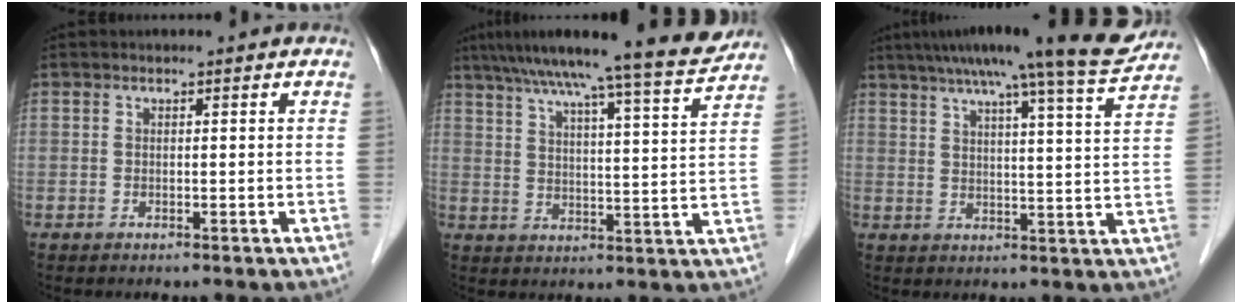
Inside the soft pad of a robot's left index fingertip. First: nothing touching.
{"total": 17.8, "force": [15.3, -0.5, 8.9], "torque": [-0.136, -0.004, 0.211]}
{"total": 17.7, "force": [15.0, -0.7, 9.4], "torque": [-0.147, -0.008, 0.193]}